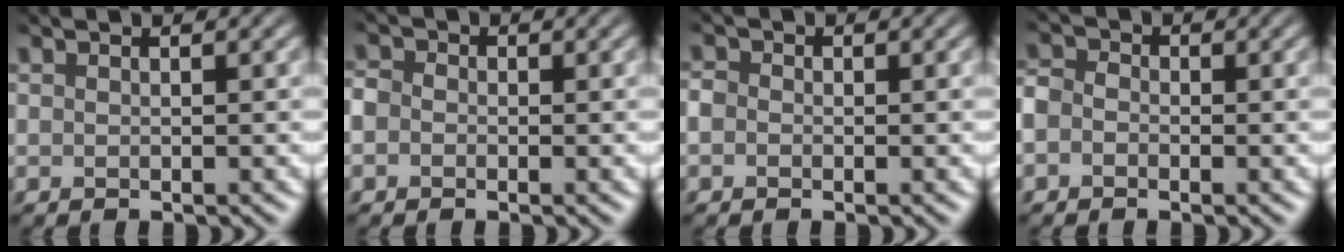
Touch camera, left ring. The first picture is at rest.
{"total": 2.8, "force": [-2.3, -0.2, -1.7], "torque": [0.008, -0.016, -0.030]}
{"total": 2.7, "force": [-2.1, -0.5, -1.6], "torque": [0.005, -0.014, -0.023]}
{"total": 3.2, "force": [-2.7, -0.2, -1.8], "torque": [0.010, -0.014, -0.039]}